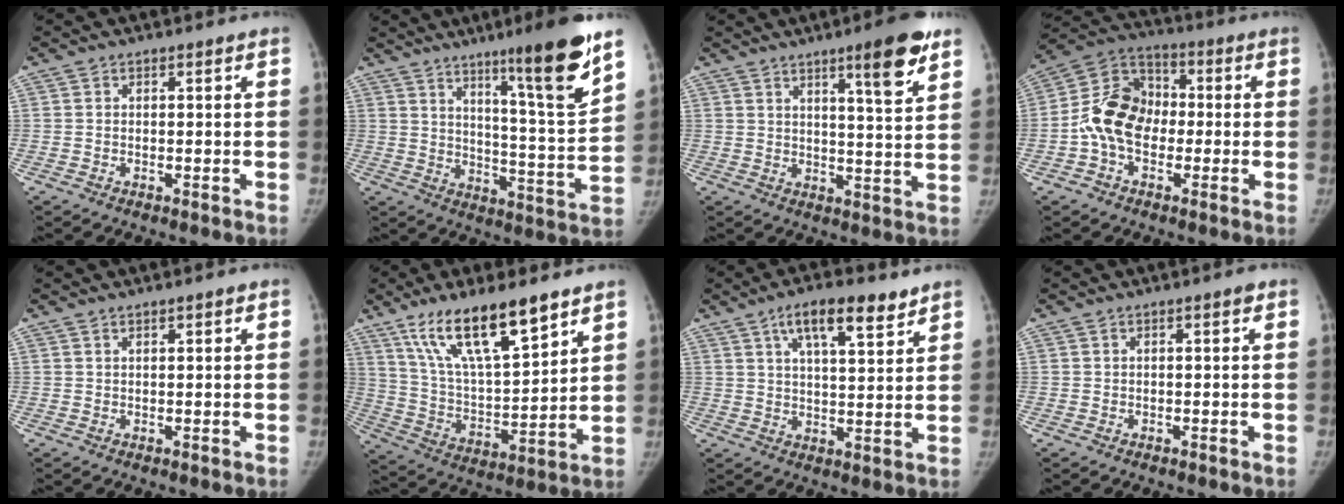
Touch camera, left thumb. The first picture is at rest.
{"total": 16.7, "force": [10.4, 0.9, 13.0], "torque": [-0.177, -0.069, 0.163]}
{"total": 10.4, "force": [6.3, 1.6, 8.2], "torque": [-0.102, -0.035, 0.086]}
{"total": 12.6, "force": [-1.9, 9.3, 8.3], "torque": [-0.134, 0.039, -0.048]}
{"total": 1.2, "force": [0.8, 0.4, 0.8], "torque": [-0.009, -0.002, 0.012]}
{"total": 18.5, "force": [12.0, 5.5, 13.0], "torque": [-0.204, -0.052, 0.230]}
{"total": 10.6, "force": [6.6, 3.5, 7.6], "torque": [-0.106, -0.027, 0.107]}
{"total": 0.6, "force": [0.3, 0.2, 0.5], "torque": [-0.007, 0.000, 0.002]}